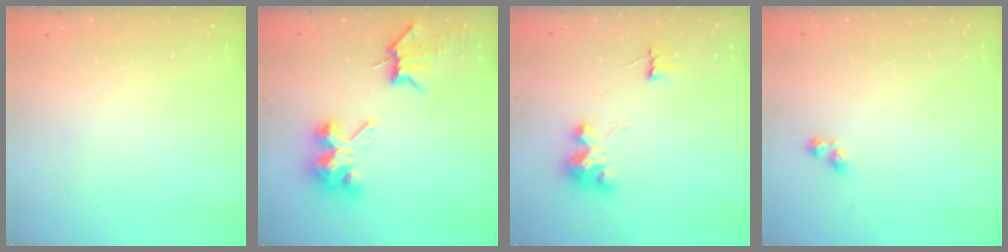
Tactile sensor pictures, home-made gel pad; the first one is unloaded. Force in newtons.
{"total": 7.3, "press": 7.2, "slide": 0.8}
{"total": 4.6, "press": 4.6, "slide": 0.3}
{"total": 2.9, "press": 2.9, "slide": 0.4}